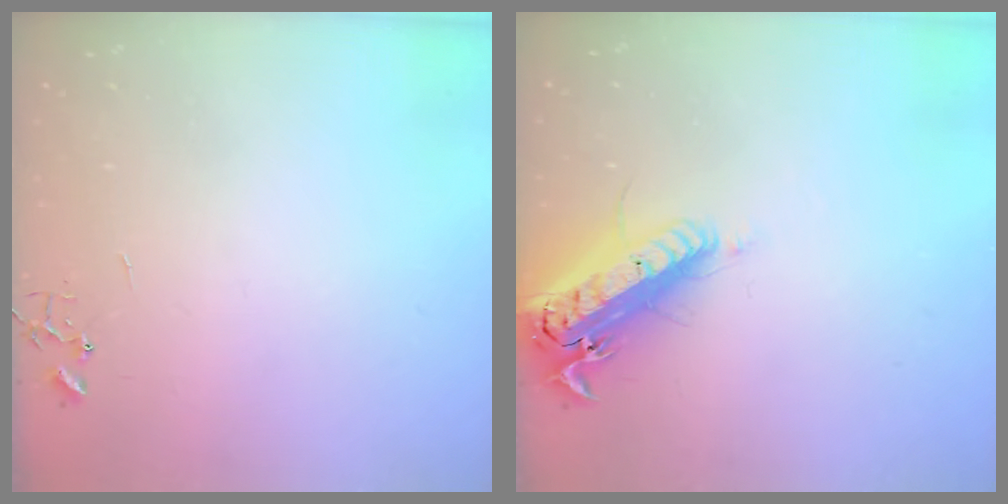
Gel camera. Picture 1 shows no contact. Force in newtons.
{"total": 19.3, "press": 18.8, "slide": 4.3}